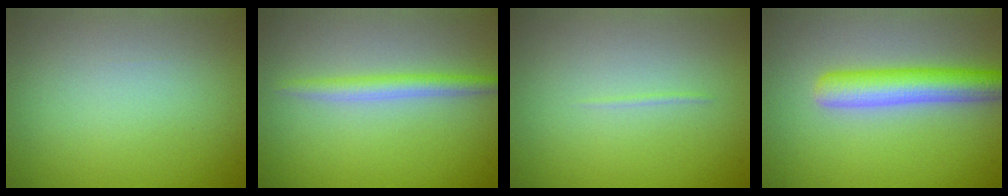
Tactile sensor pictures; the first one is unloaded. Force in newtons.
{"total": 2.2, "press": 2.2, "slide": 0.0}
{"total": 0.7, "press": 0.7, "slide": 0.2}
{"total": 5.1, "press": 5.1, "slide": 0.2}